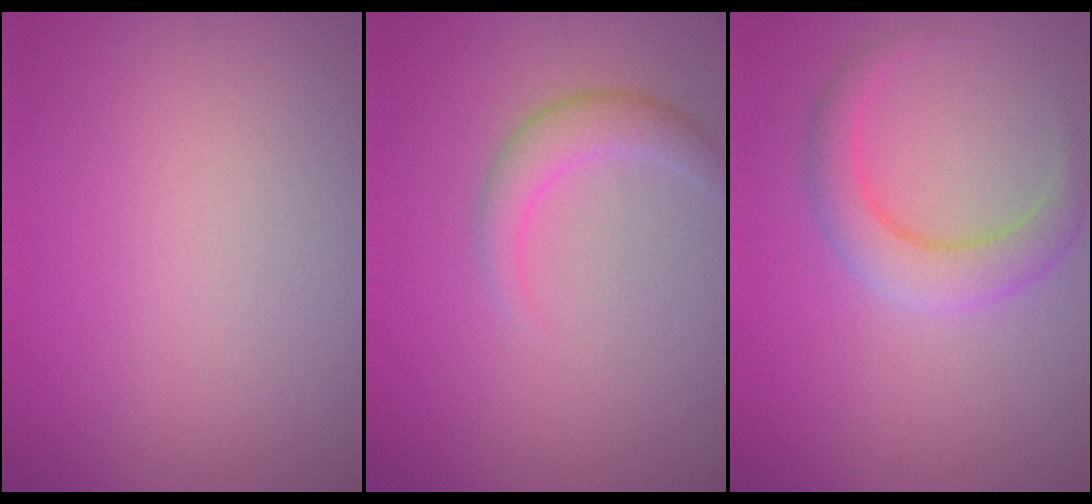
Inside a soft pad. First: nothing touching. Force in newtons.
{"total": 2.4, "press": 2.4, "slide": 0.2}
{"total": 3.4, "press": 3.4, "slide": 0.1}